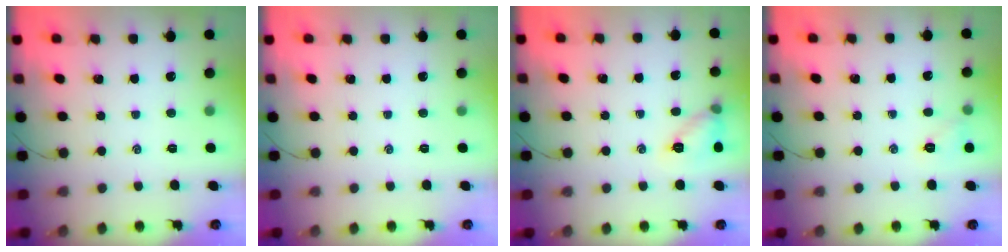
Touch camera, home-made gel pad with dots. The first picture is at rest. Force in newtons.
{"total": 0.0}
{"total": 8.5, "press": 8.4, "slide": 1.4}
{"total": 6.8, "press": 6.7, "slide": 1.2}